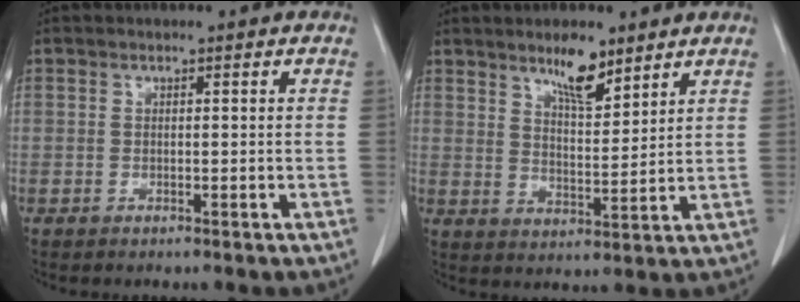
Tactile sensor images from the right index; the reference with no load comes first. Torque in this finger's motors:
{"motor_torque": [0.22, 0.20, 0.10, 0.03]}